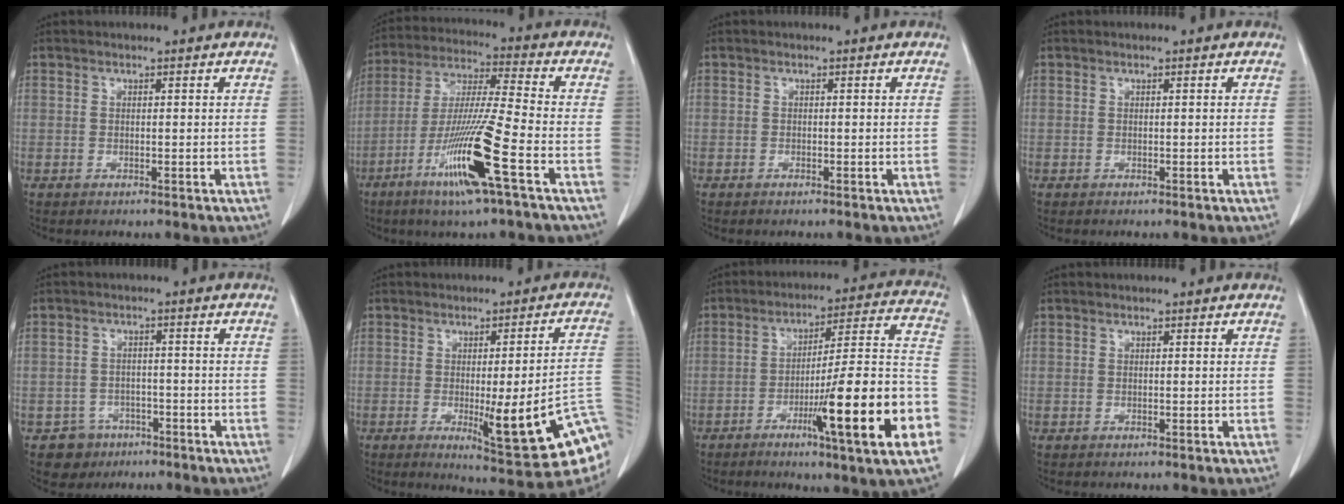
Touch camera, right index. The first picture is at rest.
{"total": 14.9, "force": [-6.6, -0.5, 13.3], "torque": [-0.269, -0.022, -0.126]}
{"total": 0.0}
{"total": 0.0}
{"total": 4.6, "force": [-2.6, 3.7, -0.2], "torque": [0.011, 0.016, -0.037]}
{"total": 17.3, "force": [-5.0, 1.8, 16.5], "torque": [-0.140, -0.002, -0.052]}
{"total": 20.7, "force": [-7.9, -0.1, 19.2], "torque": [-0.238, -0.005, -0.123]}
{"total": 0.0}